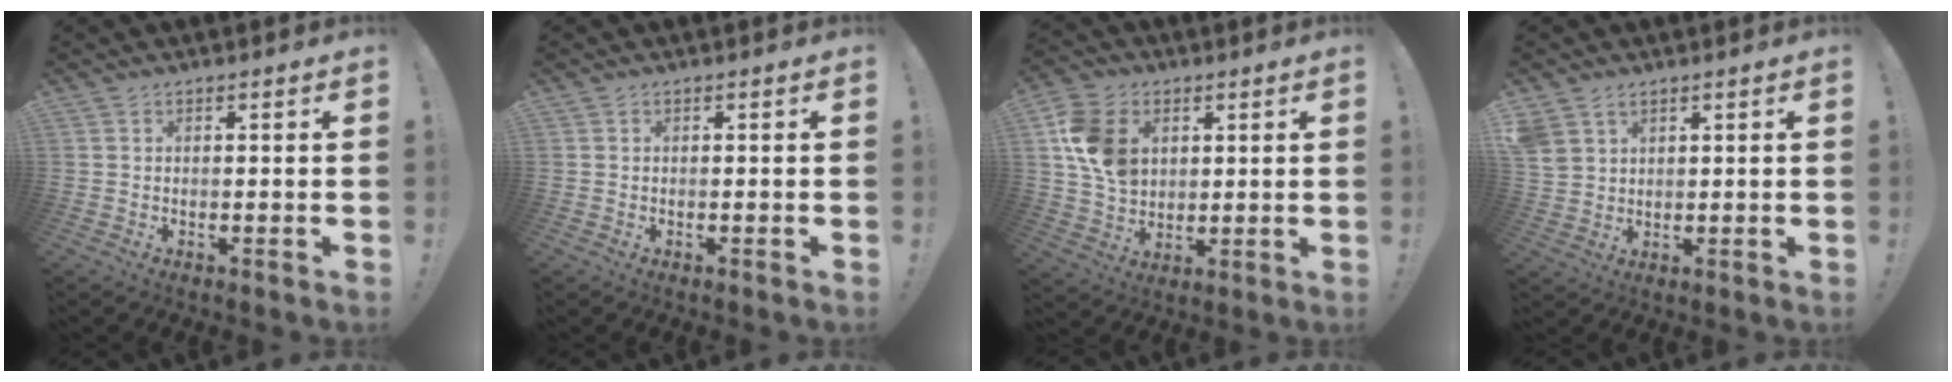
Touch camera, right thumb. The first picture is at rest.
{"total": 0.0}
{"total": 14.1, "force": [4.0, 10.8, 8.2], "torque": [-0.139, -0.004, 0.079]}
{"total": 4.9, "force": [3.1, 3.3, 1.7], "torque": [-0.029, -0.011, 0.064]}